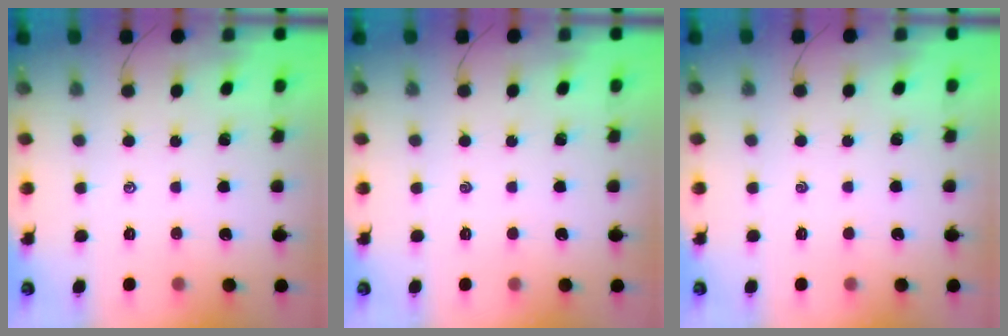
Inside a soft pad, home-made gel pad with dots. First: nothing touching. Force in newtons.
{"total": 0.0}
{"total": 0.0}